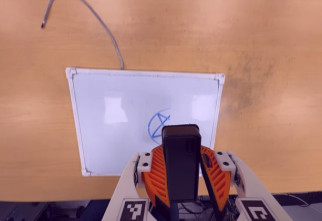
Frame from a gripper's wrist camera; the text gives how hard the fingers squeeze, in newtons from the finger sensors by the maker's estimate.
{"total": 7.1, "left": 7.7, "right": 6.6}